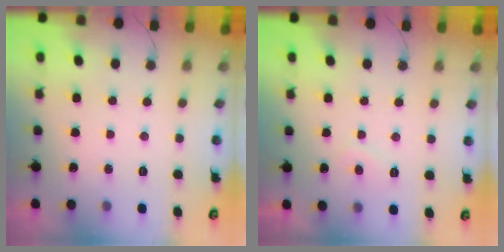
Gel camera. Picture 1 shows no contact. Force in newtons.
{"total": 2.0, "press": 1.9, "slide": 0.5}